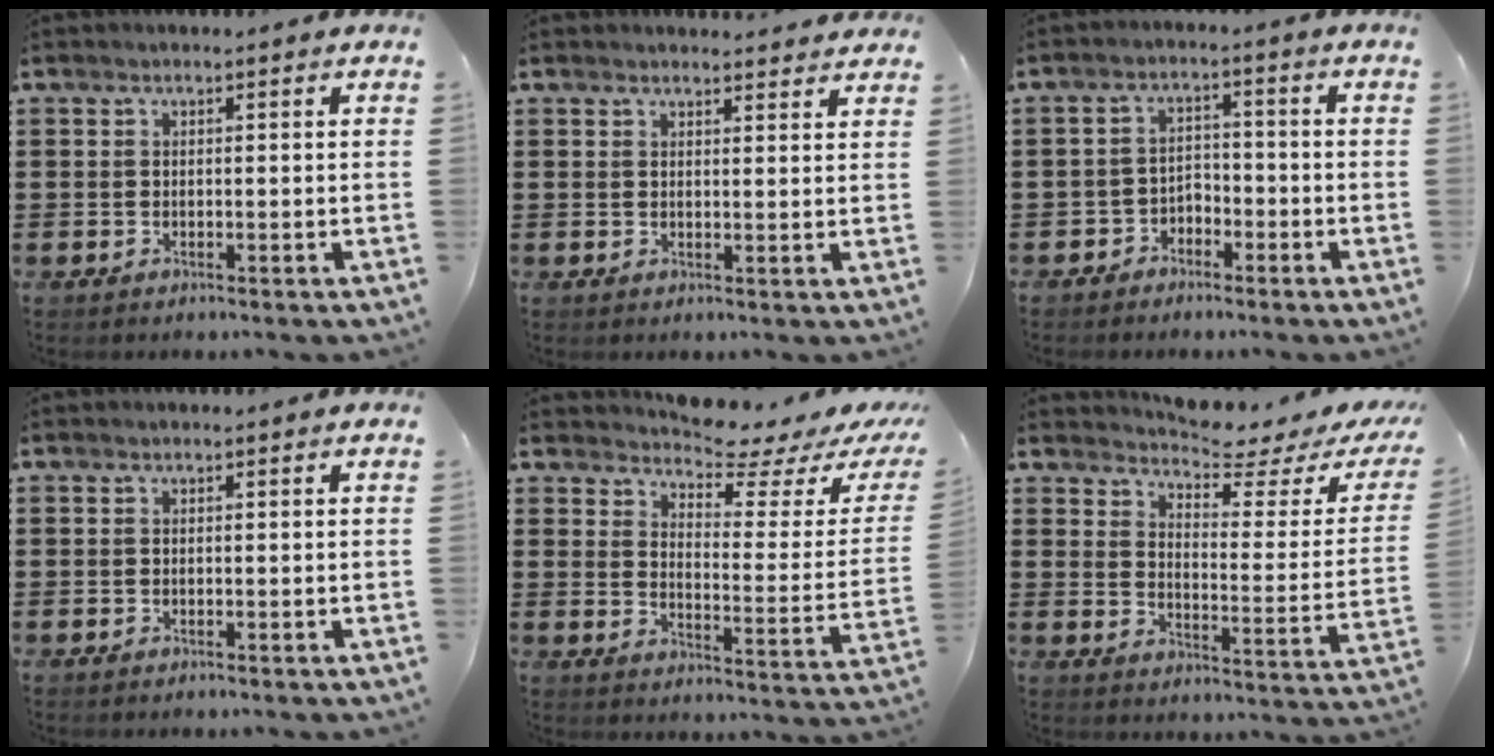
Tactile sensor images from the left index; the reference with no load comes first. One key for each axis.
{"total": 2.1, "fx": 2.1, "fy": 0.2, "fz": 0.1, "tx": 0.000, "ty": -0.005, "tz": 0.039}
{"total": 3.0, "fx": -2.6, "fy": 1.5, "fz": 0.1, "tx": -0.013, "ty": 0.005, "tz": -0.058}
{"total": 0.0}
{"total": 5.7, "fx": 5.4, "fy": 0.3, "fz": 1.9, "tx": -0.050, "ty": -0.043, "tz": 0.087}
{"total": 4.4, "fx": 3.9, "fy": 0.0, "fz": 1.9, "tx": -0.045, "ty": -0.037, "tz": 0.057}